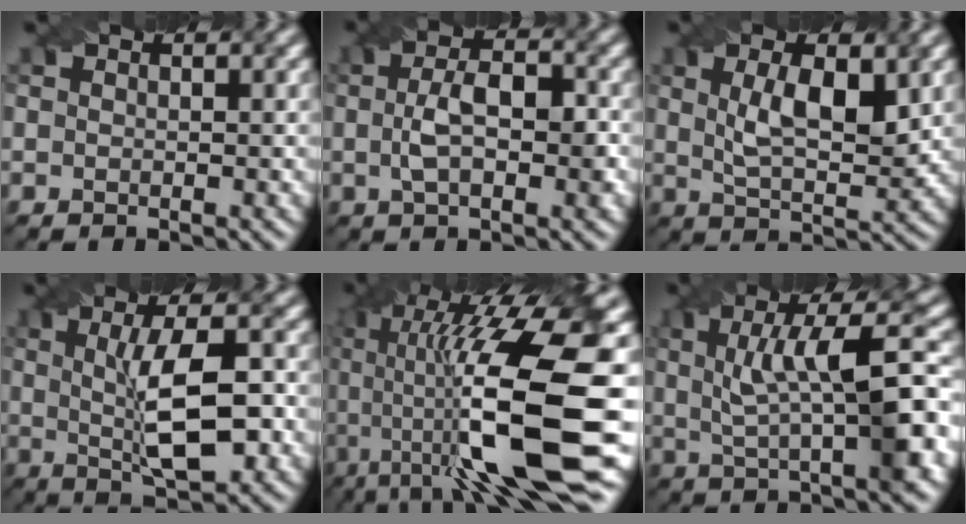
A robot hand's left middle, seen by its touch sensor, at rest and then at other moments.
{"total": 4.8, "force": [-0.2, 2.2, 4.2], "torque": [-0.079, 0.002, -0.003]}
{"total": 5.8, "force": [1.6, 2.3, 5.1], "torque": [-0.099, -0.003, 0.032]}
{"total": 7.6, "force": [0.2, 2.2, 7.3], "torque": [-0.119, 0.006, 0.004]}
{"total": 16.1, "force": [-1.4, 4.3, 15.5], "torque": [-0.253, 0.018, -0.024]}
{"total": 8.9, "force": [1.4, 2.2, 8.5], "torque": [-0.130, 0.011, 0.025]}